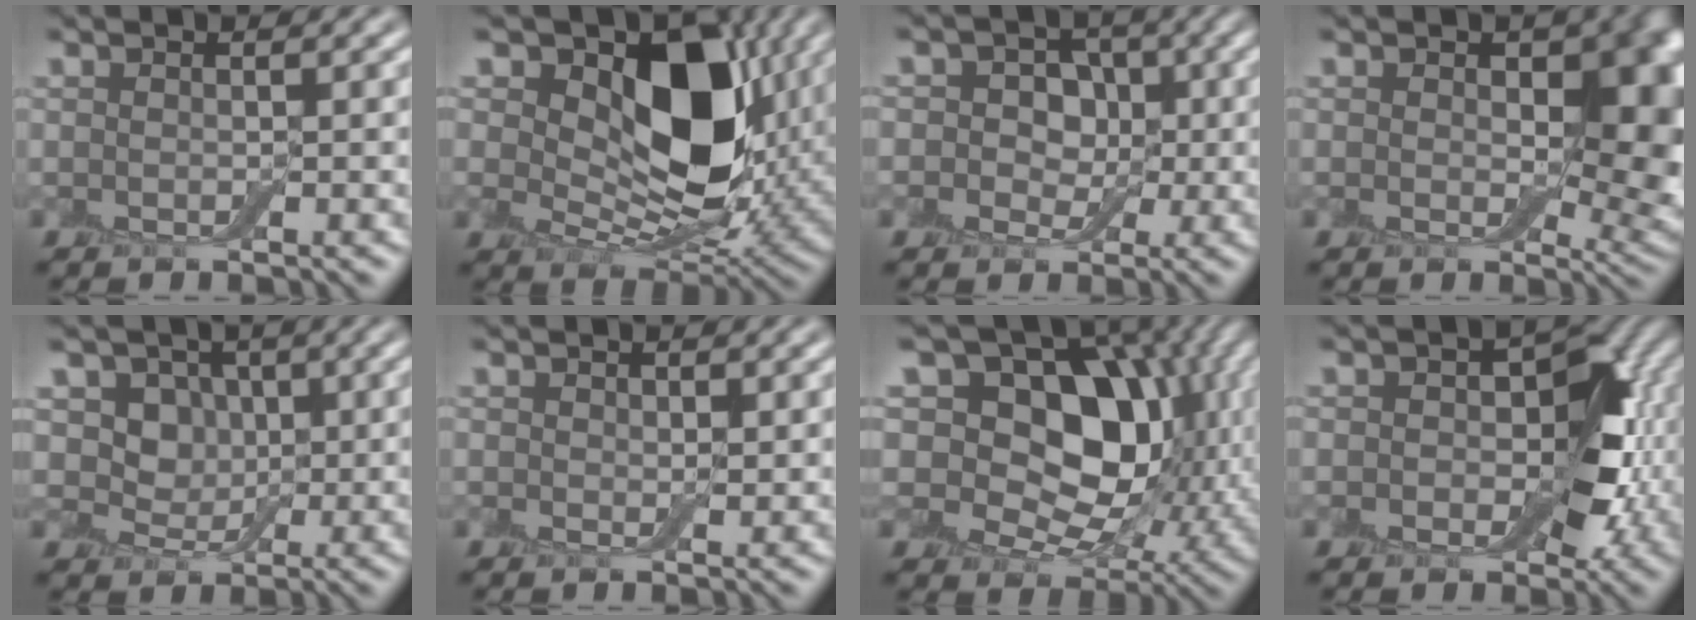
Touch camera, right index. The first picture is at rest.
{"total": 12.1, "force": [4.6, 7.4, 8.5], "torque": [-0.128, -0.003, 0.073]}
{"total": 6.0, "force": [1.6, 5.1, 2.7], "torque": [-0.018, 0.032, -0.011]}
{"total": 8.9, "force": [1.7, 5.5, 6.8], "torque": [-0.090, -0.011, 0.027]}
{"total": 4.5, "force": [1.2, 3.8, 2.0], "torque": [-0.022, 0.007, -0.001]}
{"total": 0.7, "force": [0.1, 0.6, 0.3], "torque": [-0.002, -0.001, -0.001]}
{"total": 15.9, "force": [6.1, 9.5, 11.2], "torque": [-0.194, 0.039, 0.095]}
{"total": 6.6, "force": [0.2, 4.5, 4.8], "torque": [-0.049, 0.006, -0.008]}